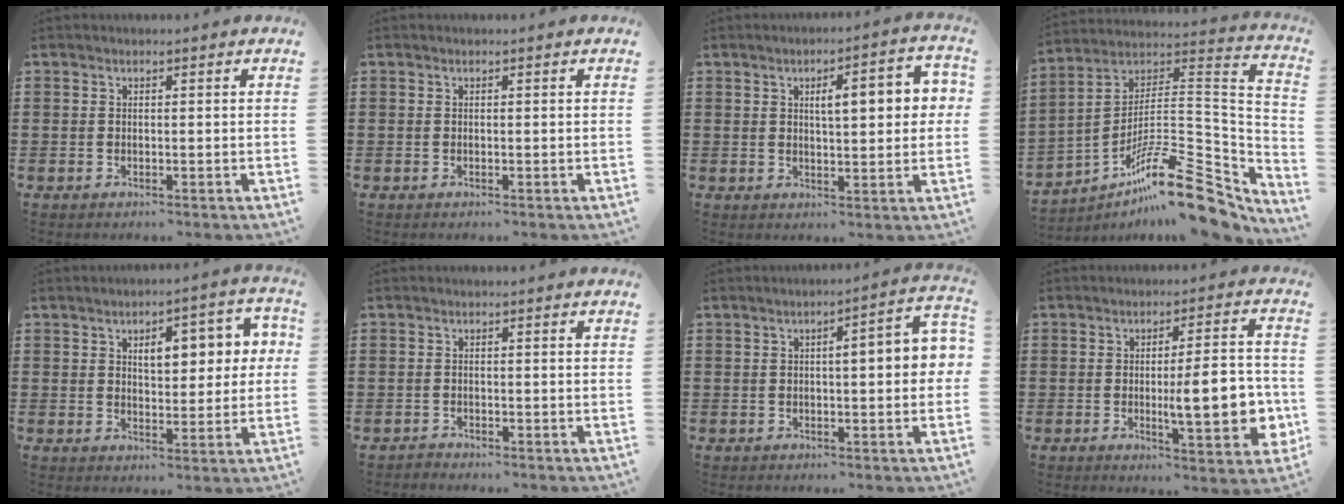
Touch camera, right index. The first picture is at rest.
{"total": 0.0}
{"total": 6.2, "force": [1.4, 1.9, 5.8], "torque": [-0.088, -0.002, 0.014]}
{"total": 17.2, "force": [-11.9, 4.1, 11.7], "torque": [-0.172, 0.029, -0.211]}
{"total": 7.0, "force": [2.0, 3.7, 5.6], "torque": [-0.079, -0.003, 0.022]}
{"total": 0.9, "force": [-0.9, 0.2, -0.1], "torque": [0.001, 0.005, -0.020]}
{"total": 4.6, "force": [0.0, 0.8, 4.5], "torque": [-0.065, -0.001, -0.008]}
{"total": 10.8, "force": [-1.7, 3.1, 10.2], "torque": [-0.133, -0.010, -0.027]}